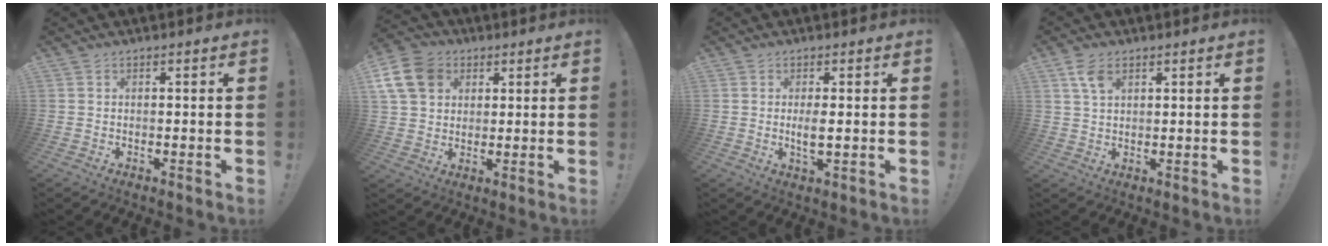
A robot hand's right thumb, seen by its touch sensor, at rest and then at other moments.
{"total": 12.9, "force": [4.7, 10.2, 6.5], "torque": [-0.121, -0.017, 0.097]}
{"total": 3.6, "force": [0.0, 0.9, 3.4], "torque": [-0.059, -0.010, -0.005]}
{"total": 5.2, "force": [2.8, 2.7, 3.5], "torque": [-0.065, -0.006, 0.053]}